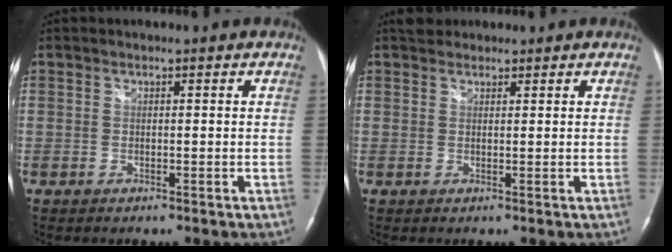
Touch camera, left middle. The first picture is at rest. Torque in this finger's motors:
{"motor_torque": [0.02, 0.00, -0.16, 0.00]}